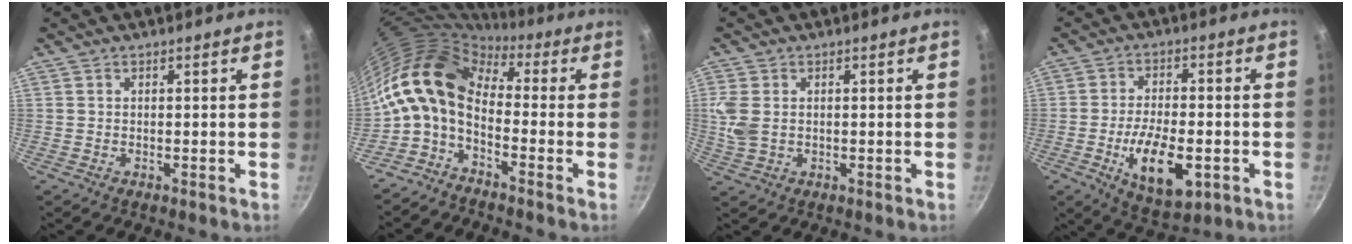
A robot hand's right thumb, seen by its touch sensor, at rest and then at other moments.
{"total": 13.6, "force": [-0.5, 8.2, 10.8], "torque": [-0.201, 0.028, -0.030]}
{"total": 5.1, "force": [0.6, 3.5, 3.7], "torque": [-0.081, -0.001, 0.015]}
{"total": 12.9, "force": [-3.8, 6.0, 10.8], "torque": [-0.168, 0.007, -0.055]}